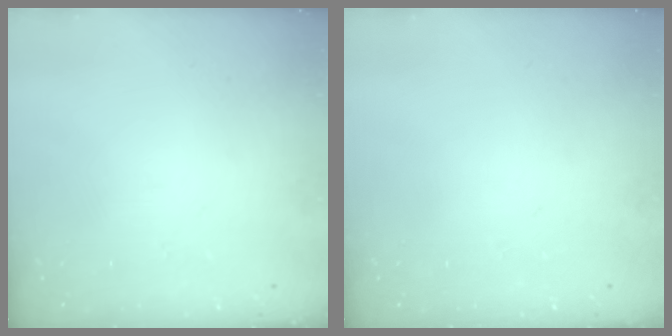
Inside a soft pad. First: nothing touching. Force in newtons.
{"total": 0.0}